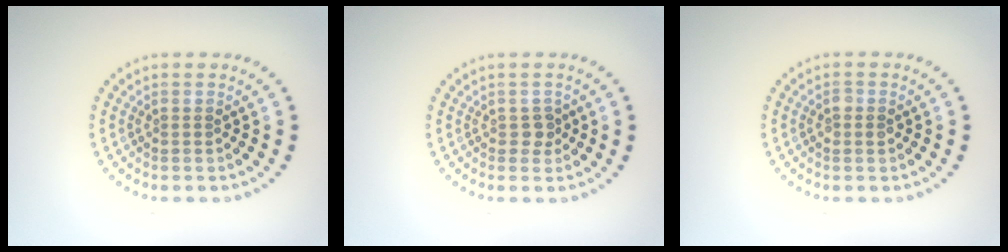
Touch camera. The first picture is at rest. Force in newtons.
{"total": 1.1, "press": 1.0, "slide": 0.5}
{"total": 1.1, "press": 1.1, "slide": 0.0}